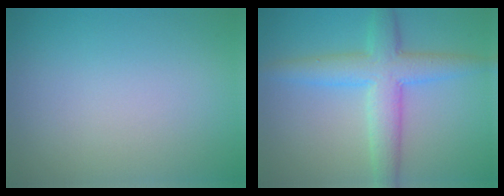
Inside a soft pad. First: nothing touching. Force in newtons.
{"total": 5.7, "press": 5.7, "slide": 0.1}